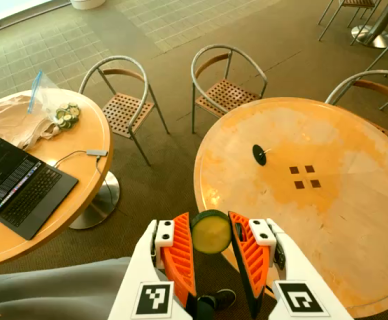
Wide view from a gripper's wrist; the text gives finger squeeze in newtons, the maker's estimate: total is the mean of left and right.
{"total": 8.5, "left": 8.6, "right": 8.3}